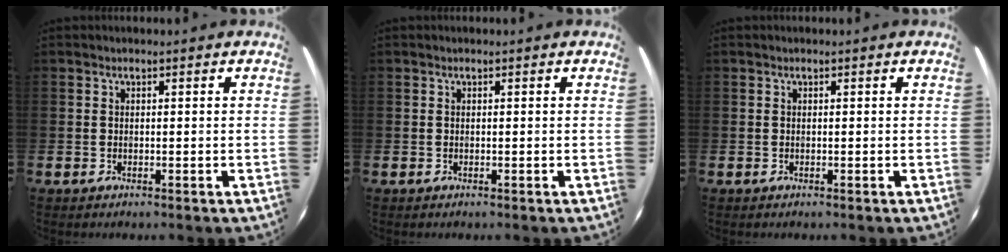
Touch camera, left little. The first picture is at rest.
{"total": 0.0}
{"total": 0.0}